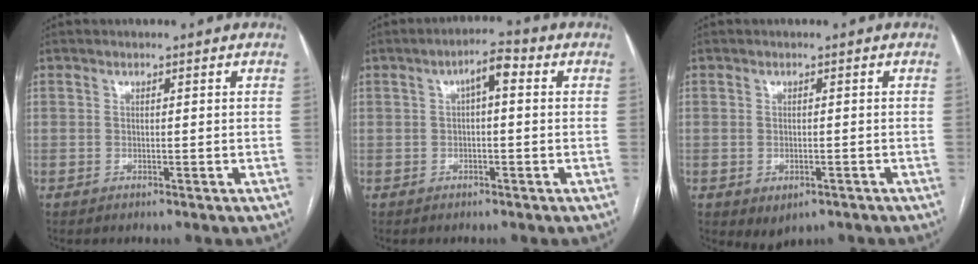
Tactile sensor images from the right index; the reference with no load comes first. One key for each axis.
{"total": 3.9, "fx": 0.8, "fy": 1.1, "fz": 3.7, "tx": -0.062, "ty": 0.019, "tz": 0.011}
{"total": 2.9, "fx": -1.5, "fy": 1.9, "fz": 1.7, "tx": -0.021, "ty": -0.003, "tz": -0.007}